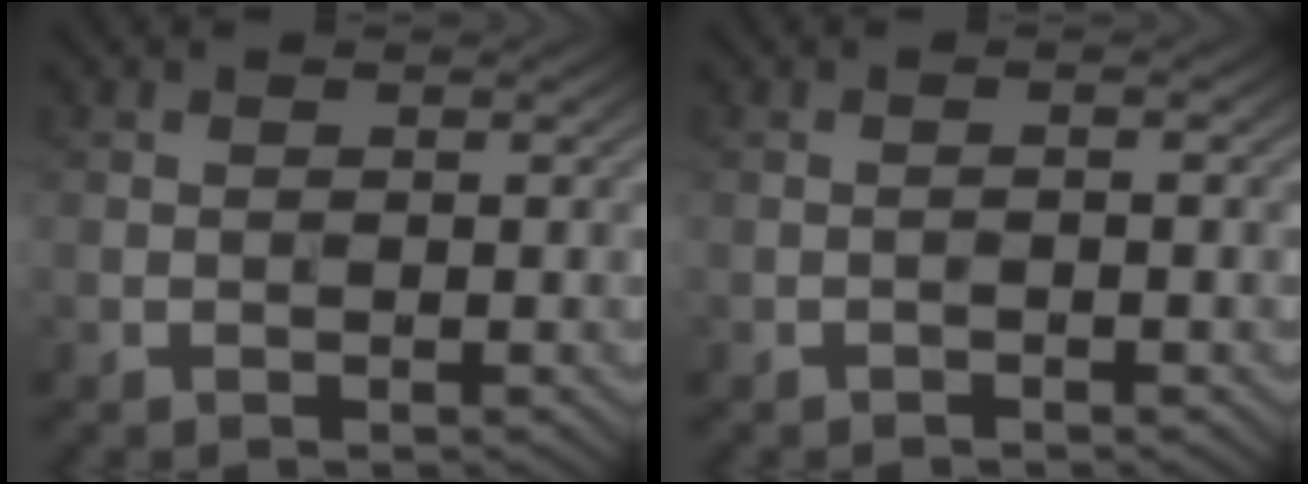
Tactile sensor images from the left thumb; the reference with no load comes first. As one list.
[{"total": 0.8, "force": [-0.5, -0.2, 0.5], "torque": [-0.009, 0.008, -0.010]}]